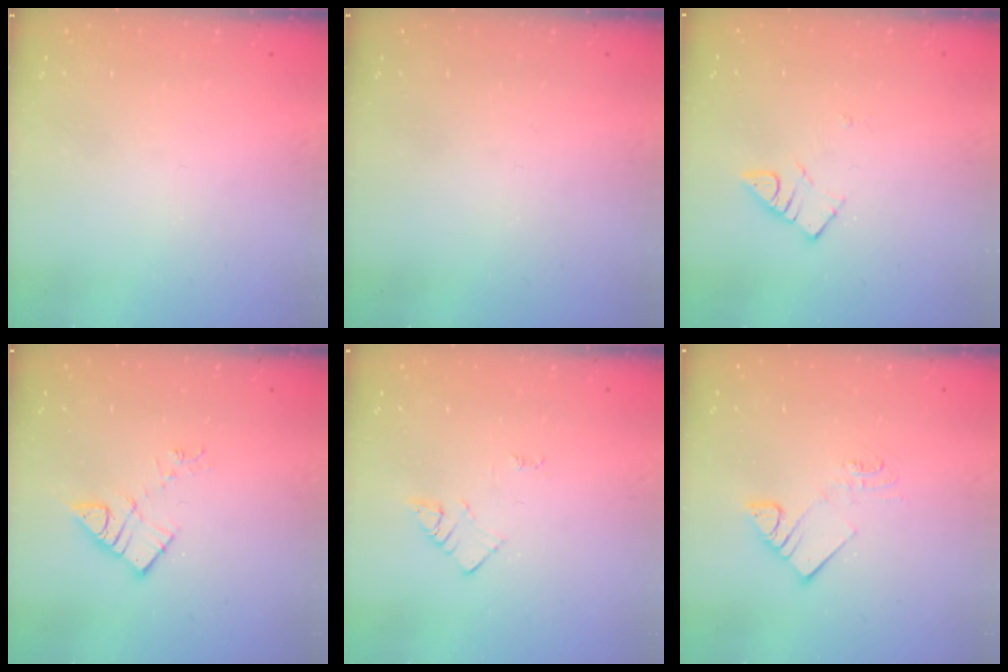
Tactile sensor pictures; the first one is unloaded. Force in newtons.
{"total": 0.0}
{"total": 2.8, "press": 2.7, "slide": 0.3}
{"total": 7.9, "press": 7.9, "slide": 0.4}
{"total": 2.1, "press": 2.1, "slide": 0.3}
{"total": 7.5, "press": 7.5, "slide": 0.4}